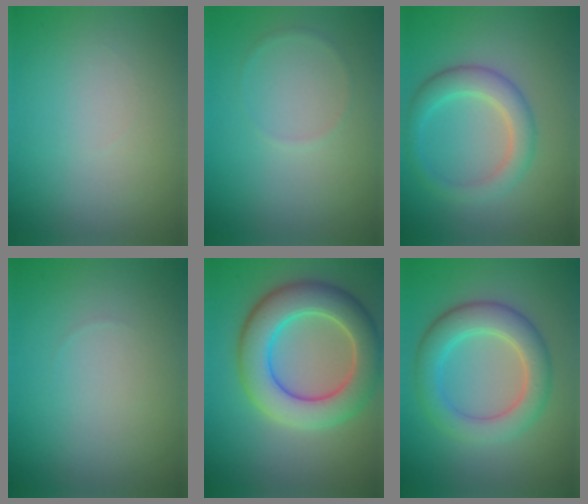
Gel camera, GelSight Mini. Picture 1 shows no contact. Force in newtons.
{"total": 0.5, "press": 0.5, "slide": 0.1}
{"total": 3.6, "press": 3.6, "slide": 0.2}
{"total": 0.0}
{"total": 8.2, "press": 8.2, "slide": 0.4}
{"total": 5.4, "press": 5.4, "slide": 0.3}